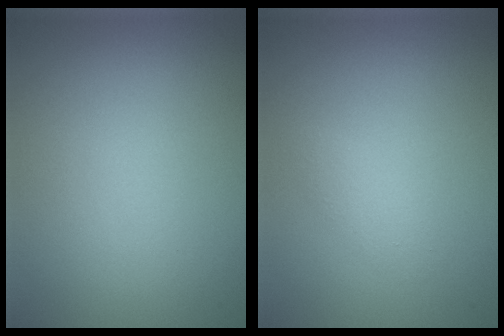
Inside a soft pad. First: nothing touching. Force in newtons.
{"total": 1.0, "press": 1.0, "slide": 0.1}